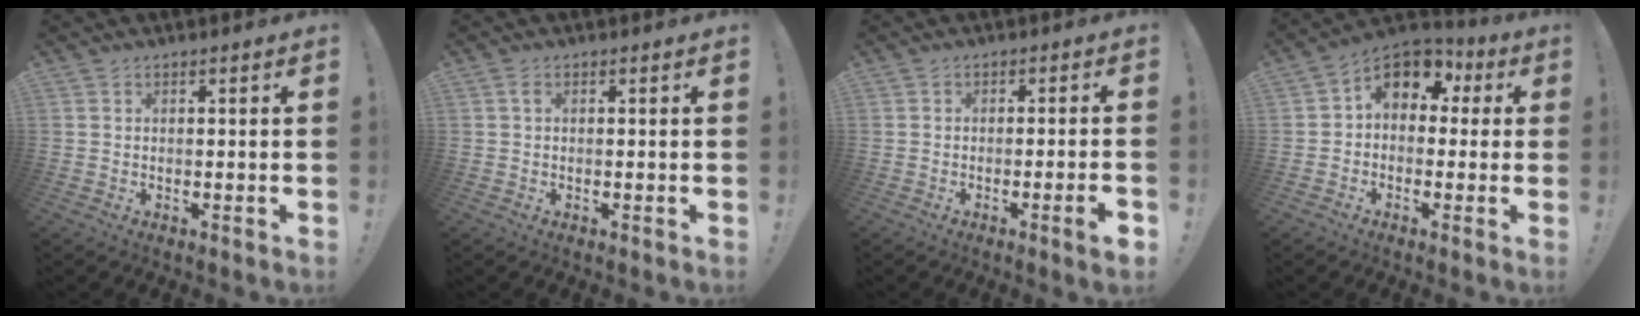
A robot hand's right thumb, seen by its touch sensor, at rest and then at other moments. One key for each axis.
{"total": 1.0, "fx": 0.3, "fy": 0.5, "fz": 0.8, "tx": -0.020, "ty": 0.005, "tz": 0.006}
{"total": 4.8, "fx": -2.1, "fy": 0.0, "fz": 4.3, "tx": -0.066, "ty": 0.001, "tz": -0.030}
{"total": 8.8, "fx": 2.0, "fy": 6.7, "fz": 5.3, "tx": -0.077, "ty": 0.000, "tz": 0.044}